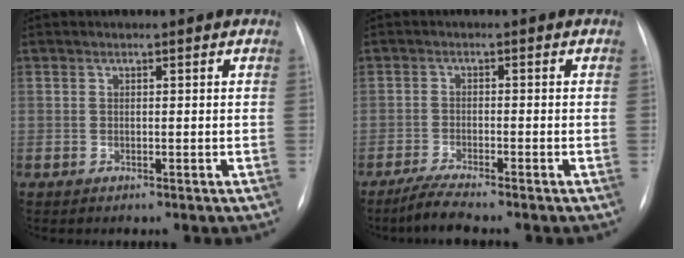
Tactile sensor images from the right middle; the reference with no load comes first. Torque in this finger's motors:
{"motor_torque": [0.14, -0.10, 0.02, 0.05]}